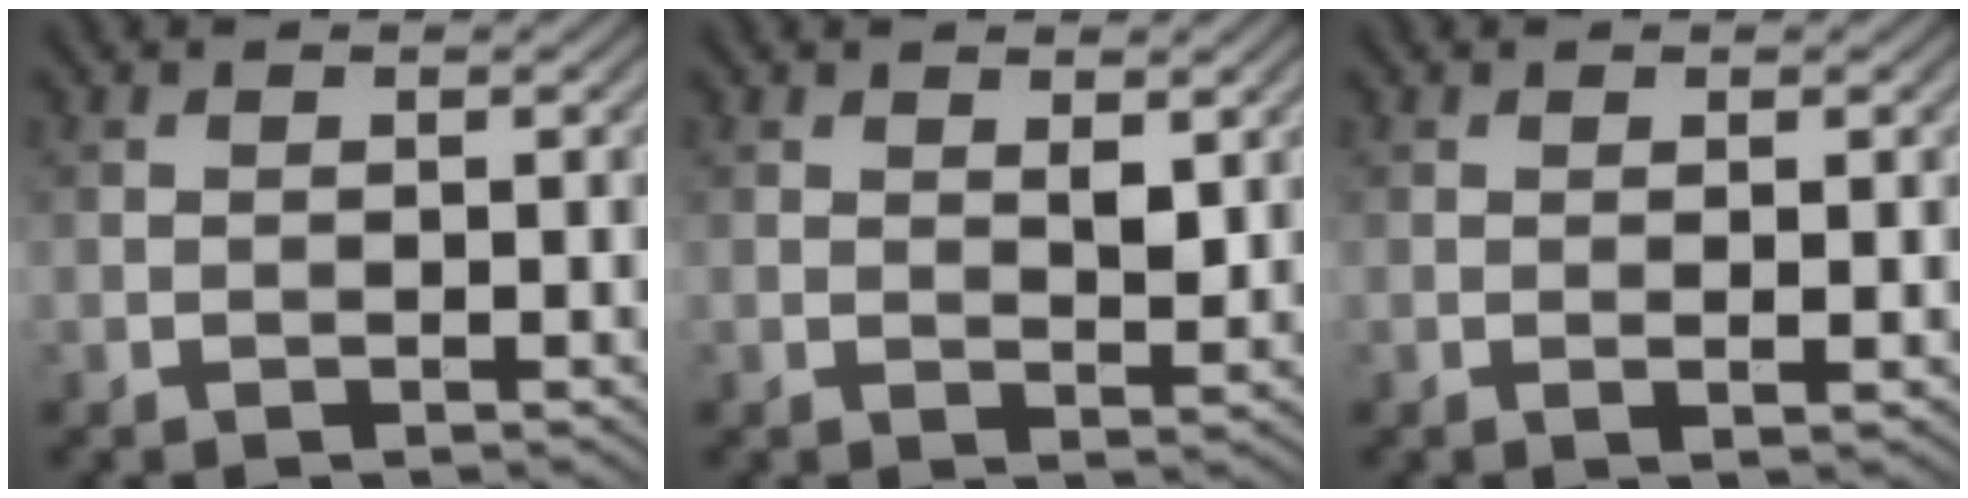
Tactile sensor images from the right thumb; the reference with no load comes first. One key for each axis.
{"total": 2.0, "fx": 1.0, "fy": 0.8, "fz": 1.5, "tx": -0.028, "ty": -0.007, "tz": 0.021}
{"total": 1.2, "fx": 0.1, "fy": 0.0, "fz": 1.2, "tx": -0.030, "ty": 0.000, "tz": 0.000}